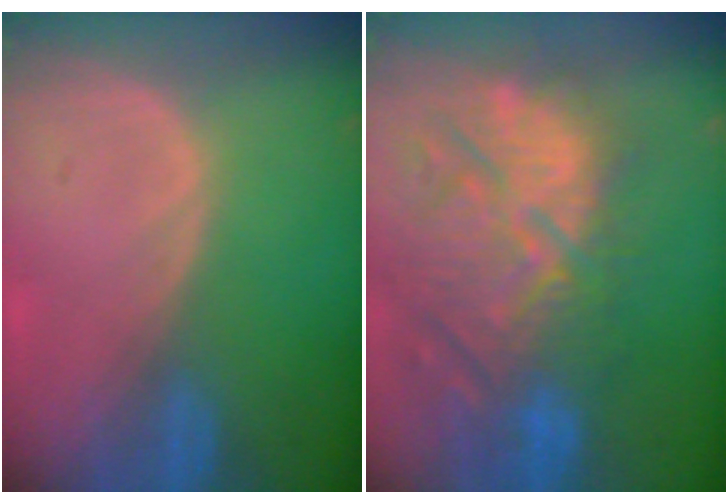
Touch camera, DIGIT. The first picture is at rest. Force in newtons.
{"total": 13.1, "press": 12.3, "slide": 4.5}